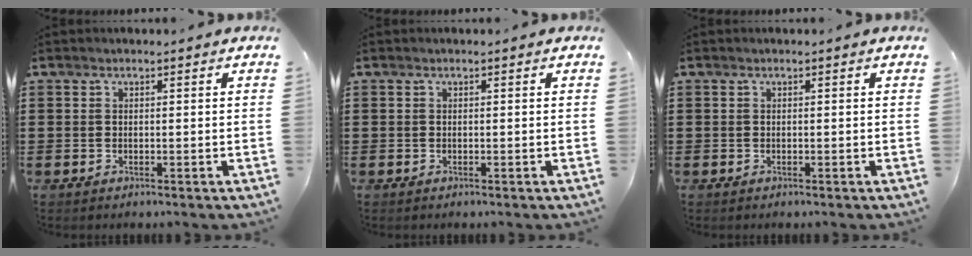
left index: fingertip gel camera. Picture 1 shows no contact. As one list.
[{"total": 0.0}, {"total": 0.0}]